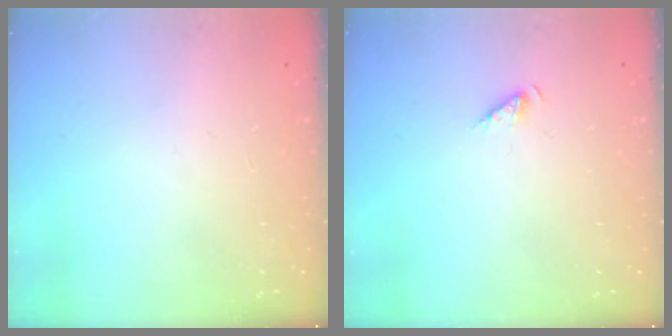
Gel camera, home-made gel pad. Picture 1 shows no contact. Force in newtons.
{"total": 2.1, "press": 2.1, "slide": 0.4}